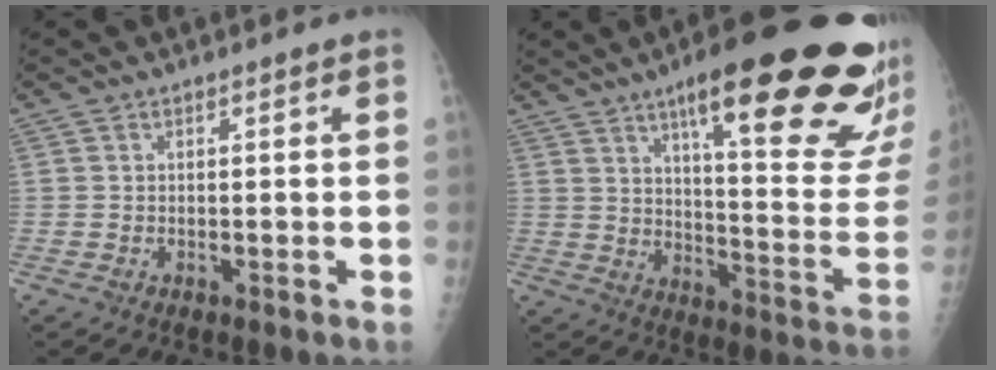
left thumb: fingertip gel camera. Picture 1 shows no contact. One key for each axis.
{"total": 29.8, "fx": 17.0, "fy": 6.3, "fz": 23.7, "tx": -0.262, "ty": -0.057, "tz": 0.247}